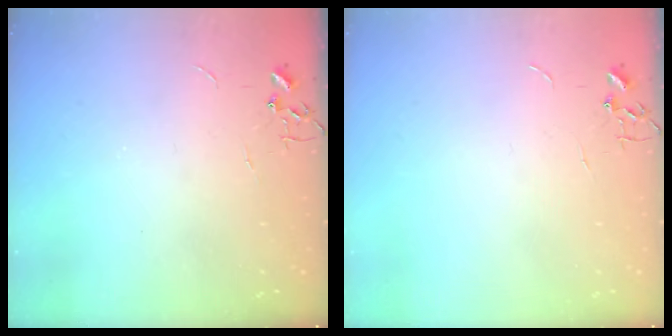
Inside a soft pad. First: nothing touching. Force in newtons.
{"total": 0.0}